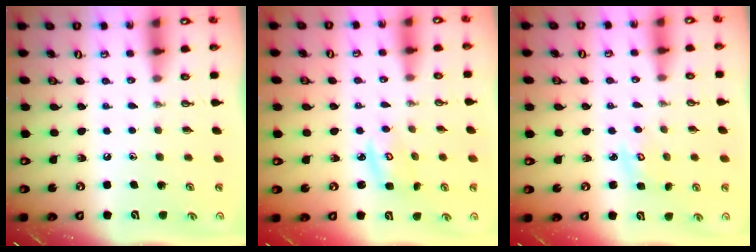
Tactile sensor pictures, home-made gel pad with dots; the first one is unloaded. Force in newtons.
{"total": 3.3, "press": 3.2, "slide": 0.3}
{"total": 2.5, "press": 2.5, "slide": 0.3}